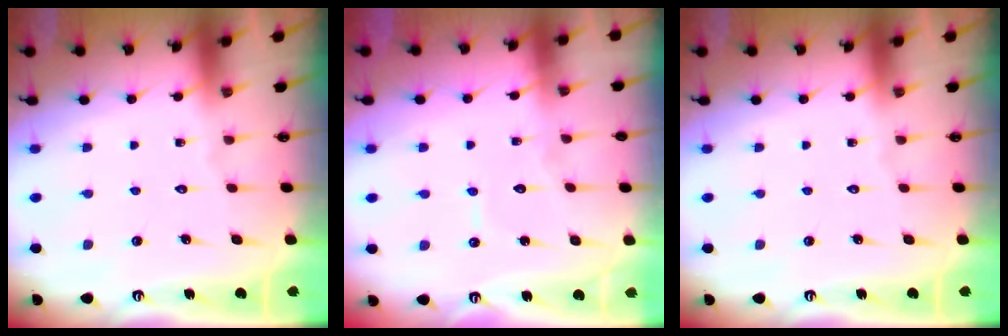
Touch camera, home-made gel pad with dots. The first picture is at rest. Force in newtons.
{"total": 4.7, "press": 4.7, "slide": 0.3}
{"total": 0.0}